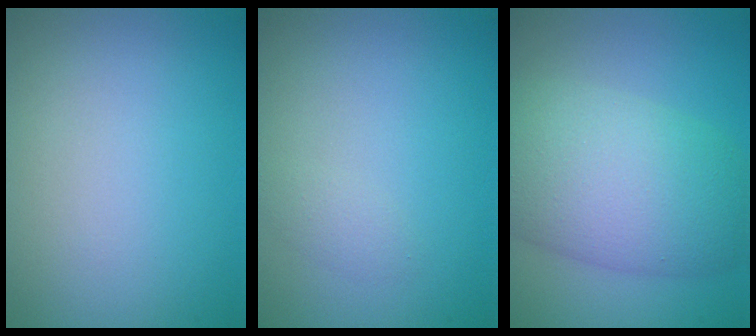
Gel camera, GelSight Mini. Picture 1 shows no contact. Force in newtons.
{"total": 0.9, "press": 0.9, "slide": 0.0}
{"total": 9.0, "press": 9.0, "slide": 0.6}